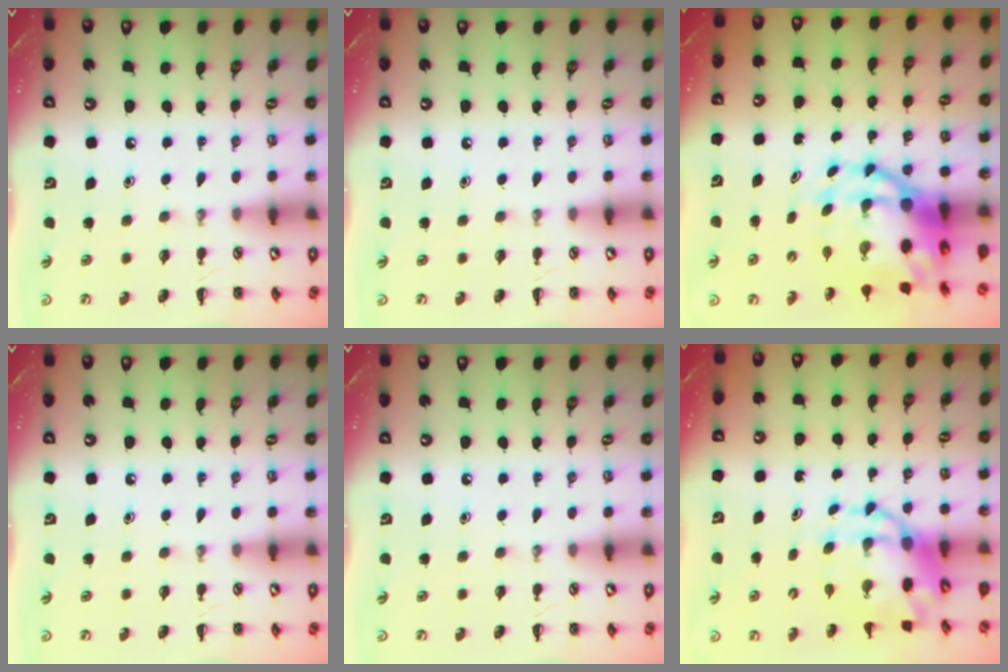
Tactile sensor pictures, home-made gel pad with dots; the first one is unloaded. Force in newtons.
{"total": 0.0}
{"total": 11.5, "press": 11.1, "slide": 3.2}
{"total": 0.0}
{"total": 0.0}
{"total": 7.8, "press": 7.5, "slide": 2.0}